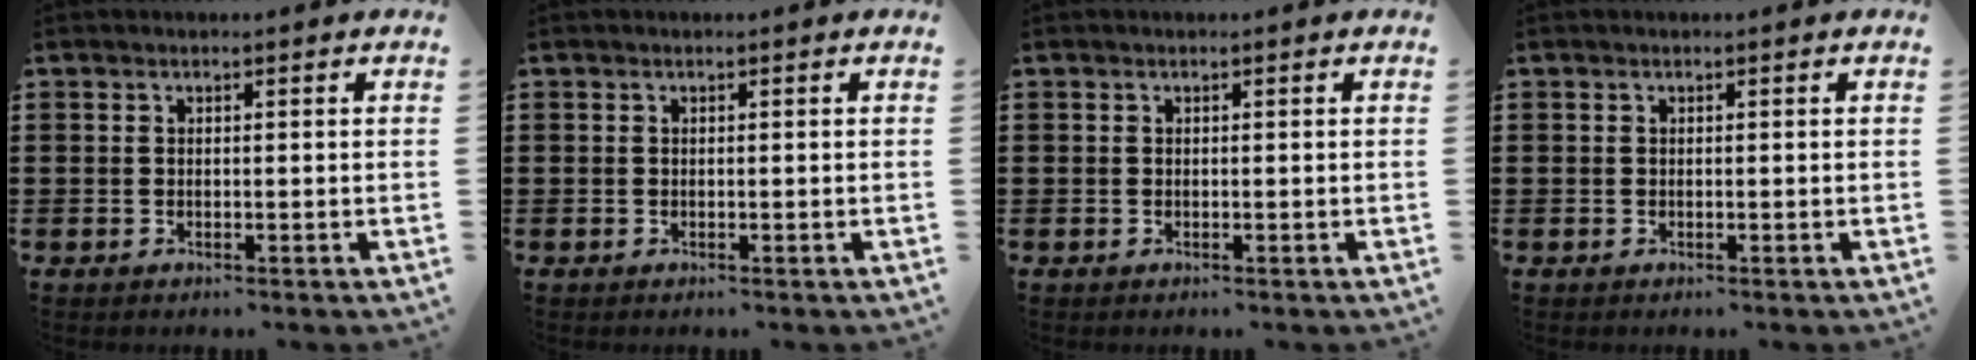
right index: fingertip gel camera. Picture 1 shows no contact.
{"total": 0.0}
{"total": 0.0}
{"total": 0.0}